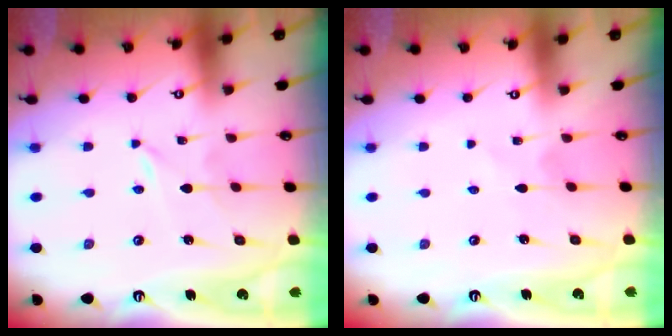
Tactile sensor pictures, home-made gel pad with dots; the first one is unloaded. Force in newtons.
{"total": 1.2, "press": 1.1, "slide": 0.2}